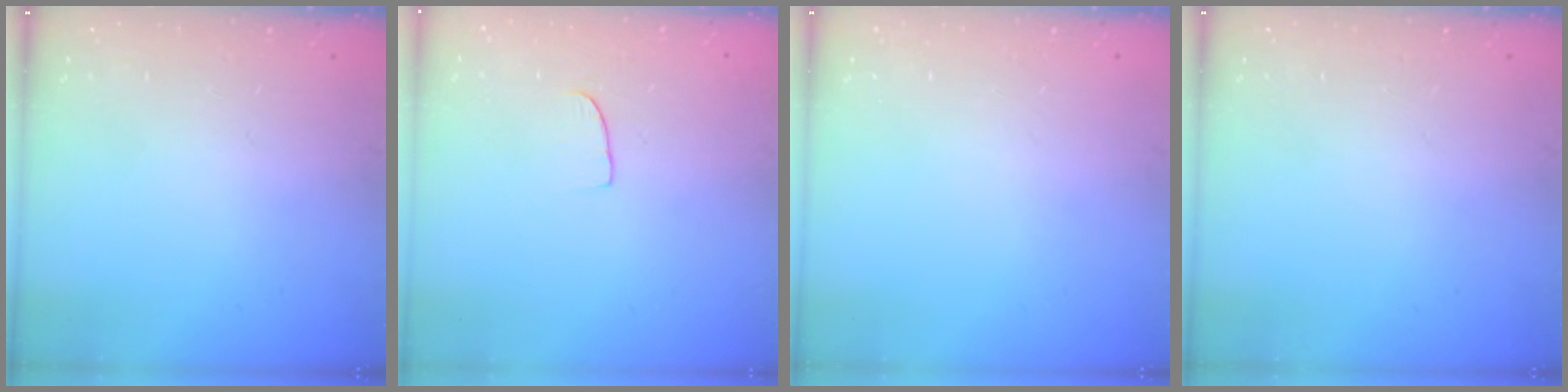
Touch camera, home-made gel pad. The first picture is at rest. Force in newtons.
{"total": 5.2, "press": 5.2, "slide": 0.3}
{"total": 0.0}
{"total": 0.0}